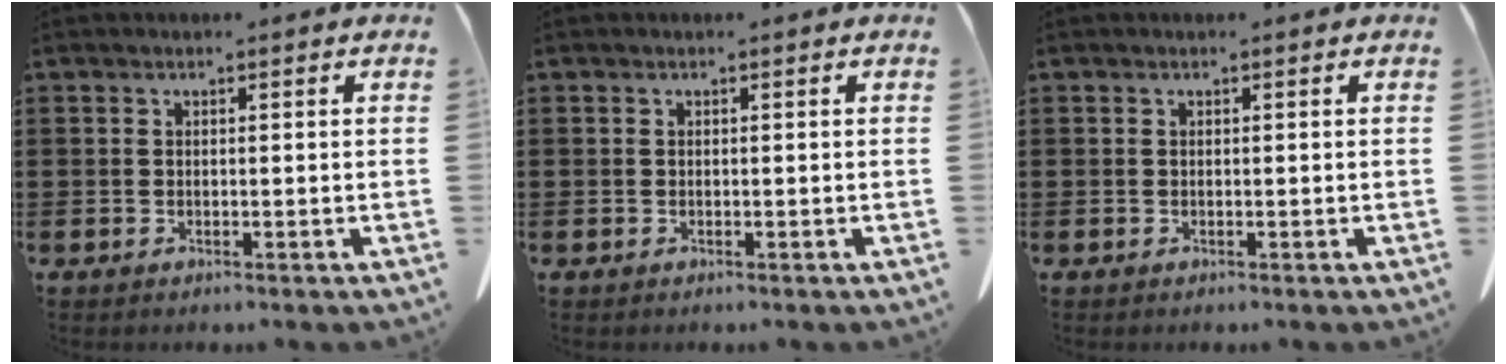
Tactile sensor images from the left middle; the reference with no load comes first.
{"total": 0.0}
{"total": 0.0}